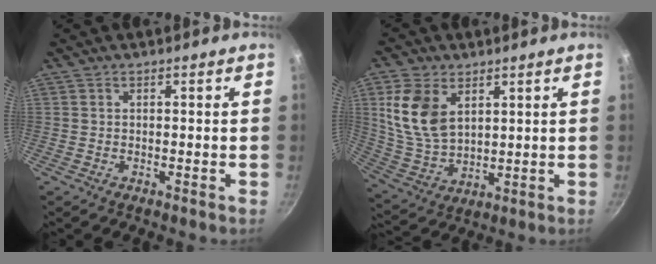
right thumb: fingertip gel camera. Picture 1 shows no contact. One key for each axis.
{"total": 12.2, "fx": 4.3, "fy": 7.9, "fz": 8.3, "tx": -0.150, "ty": -0.022, "tz": 0.098}